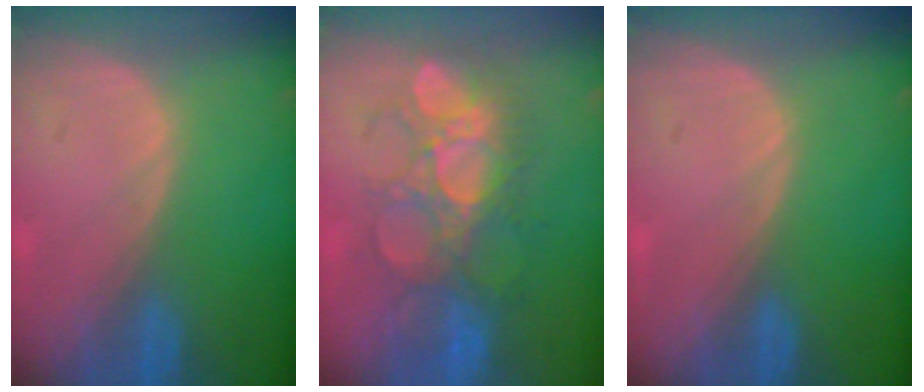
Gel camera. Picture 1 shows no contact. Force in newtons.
{"total": 9.0, "press": 8.9, "slide": 1.1}
{"total": 0.0}